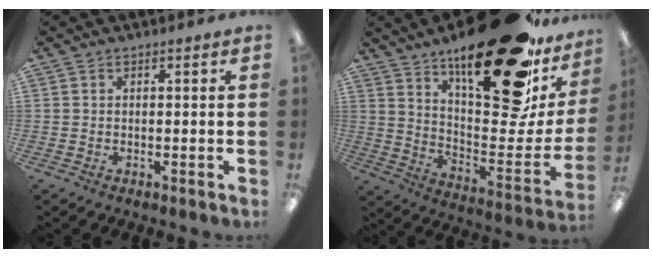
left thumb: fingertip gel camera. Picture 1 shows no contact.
{"total": 29.7, "force": [19.7, 10.3, 19.8], "torque": [-0.257, -0.130, 0.317]}